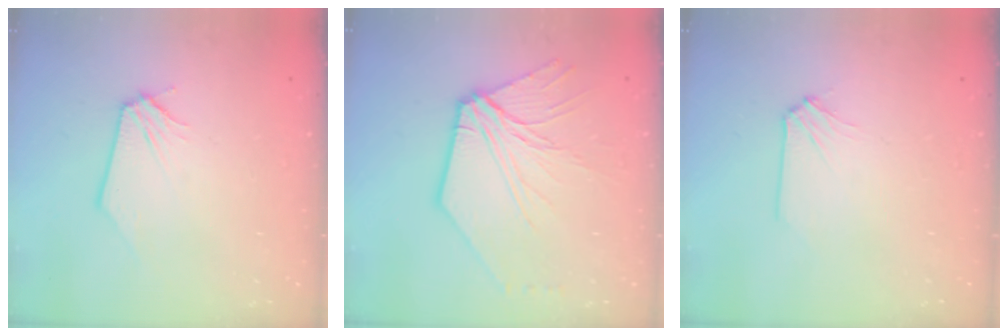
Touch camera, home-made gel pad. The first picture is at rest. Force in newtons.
{"total": 9.0, "press": 8.9, "slide": 1.3}
{"total": 0.6, "press": 0.6, "slide": 0.1}